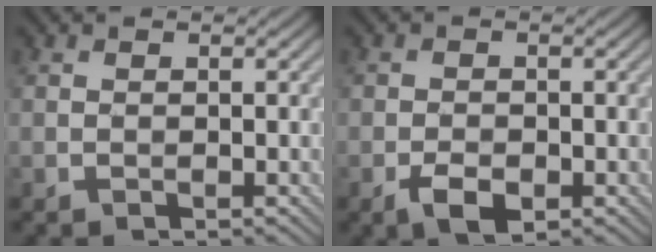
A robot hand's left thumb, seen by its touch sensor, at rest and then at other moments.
{"total": 3.1, "force": [-1.5, 1.7, 2.1], "torque": [-0.040, -0.006, -0.028]}